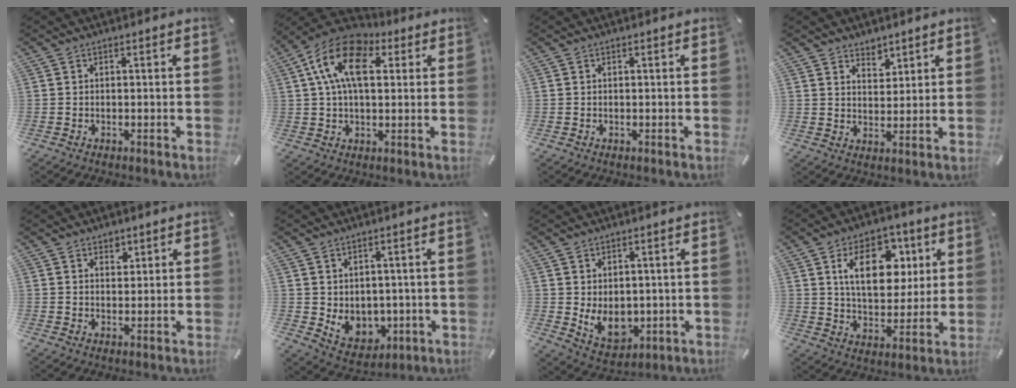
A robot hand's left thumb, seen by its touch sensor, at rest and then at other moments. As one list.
[{"total": 14.6, "force": [4.5, 9.0, 10.6], "torque": [-0.204, 0.005, 0.079]}, {"total": 0.0}, {"total": 4.2, "force": [3.3, 2.6, -0.4], "torque": [0.019, -0.024, 0.058]}, {"total": 2.7, "force": [1.6, 2.1, 0.3], "torque": [0.013, -0.007, 0.025]}, {"total": 6.6, "force": [1.1, 6.1, 2.2], "torque": [-0.025, -0.018, 0.028]}, {"total": 8.5, "force": [0.4, 6.7, 5.2], "torque": [-0.093, -0.007, 0.013]}, {"total": 15.8, "force": [5.9, 10.0, 10.7], "torque": [-0.168, 0.001, 0.103]}]